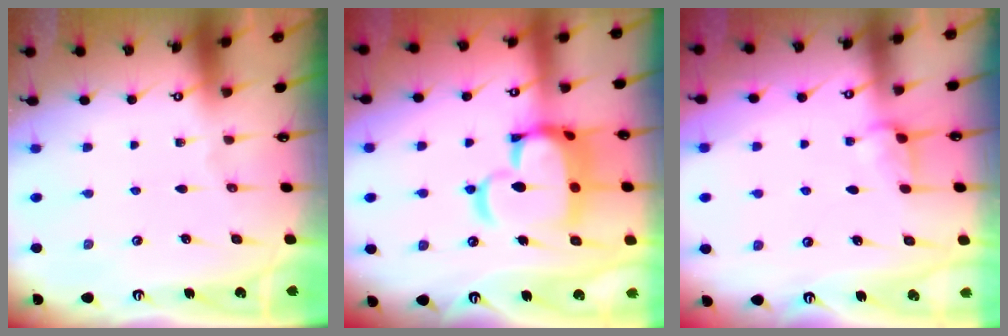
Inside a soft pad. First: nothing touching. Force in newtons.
{"total": 14.5, "press": 14.4, "slide": 1.5}
{"total": 2.5, "press": 2.5, "slide": 0.6}